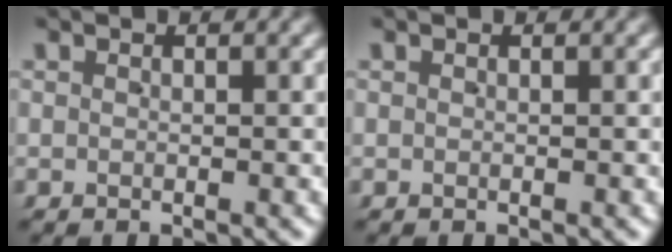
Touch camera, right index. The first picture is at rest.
{"total": 0.0}